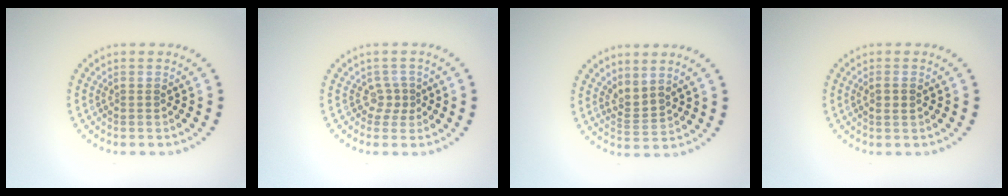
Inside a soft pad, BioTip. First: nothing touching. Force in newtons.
{"total": 1.6, "press": 1.0, "slide": 1.2}
{"total": 2.1, "press": 1.4, "slide": 1.5}
{"total": 1.1, "press": 1.1, "slide": 0.3}